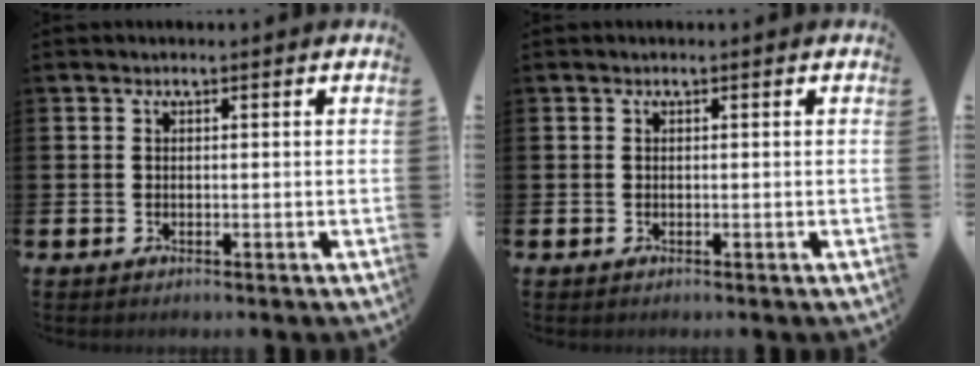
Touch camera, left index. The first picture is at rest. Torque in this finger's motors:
{"motor_torque": [-0.01, -0.01, 0.00, 0.00]}